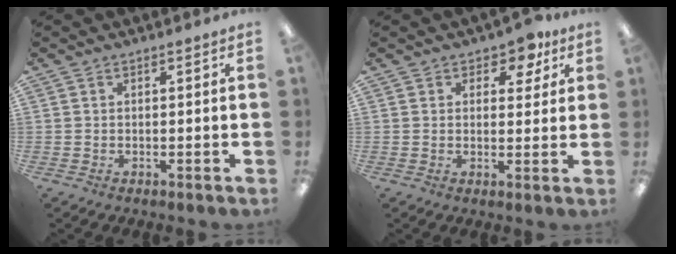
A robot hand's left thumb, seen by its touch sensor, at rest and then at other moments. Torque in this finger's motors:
{"motor_torque": [0.06, 0.07, 0.02, -0.15, 0.04]}